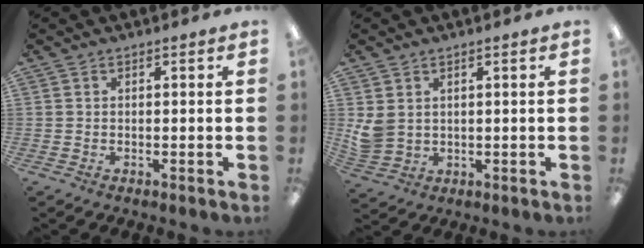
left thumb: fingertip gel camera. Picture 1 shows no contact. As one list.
[{"total": 4.5, "force": [2.0, 3.4, 2.1], "torque": [-0.043, -0.008, 0.040]}]